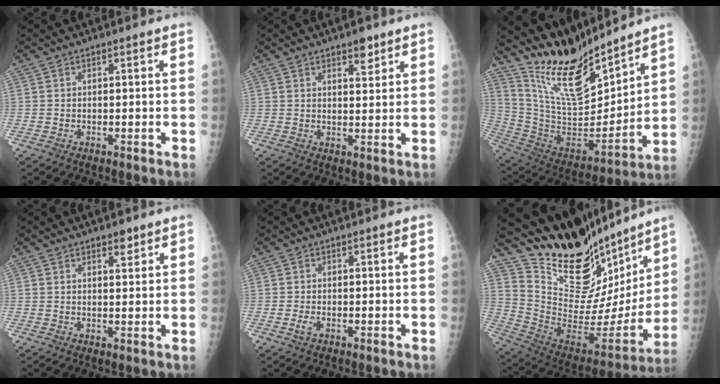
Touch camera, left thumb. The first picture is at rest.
{"total": 3.7, "force": [2.5, 1.5, 2.3], "torque": [-0.019, -0.015, 0.038]}
{"total": 19.4, "force": [16.4, 5.0, 9.0], "torque": [-0.120, -0.110, 0.309]}
{"total": 2.5, "force": [1.7, 1.0, 1.4], "torque": [-0.012, -0.011, 0.027]}
{"total": 1.3, "force": [-0.5, 0.6, 1.0], "torque": [-0.025, 0.001, -0.011]}
{"total": 27.8, "force": [22.2, 11.3, 12.2], "torque": [-0.165, -0.113, 0.354]}